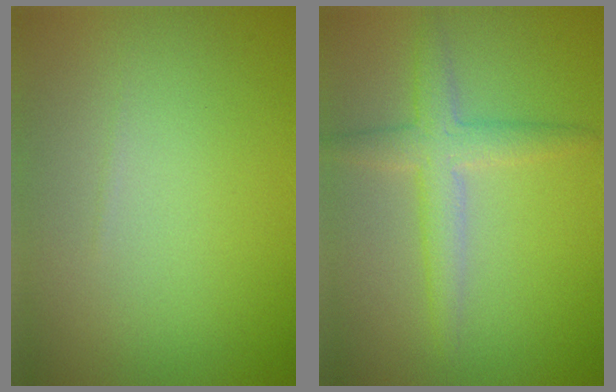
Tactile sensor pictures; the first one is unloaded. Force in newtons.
{"total": 3.3, "press": 3.3, "slide": 0.1}